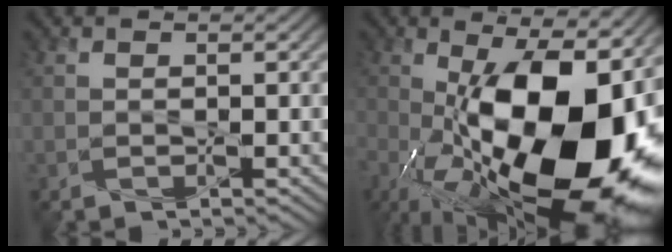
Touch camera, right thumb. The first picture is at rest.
{"total": 22.4, "force": [-3.4, 11.1, 19.2], "torque": [-0.334, -0.039, -0.037]}